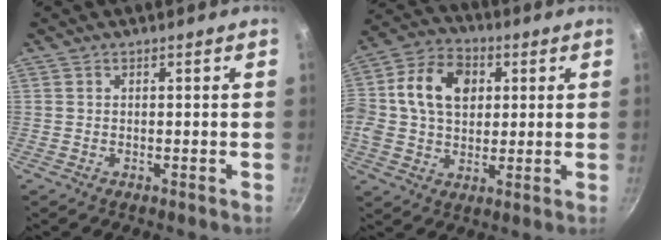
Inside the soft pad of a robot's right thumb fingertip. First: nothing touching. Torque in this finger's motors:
{"motor_torque": [1.97, 2.15, 1.05, -0.11, 0.19]}